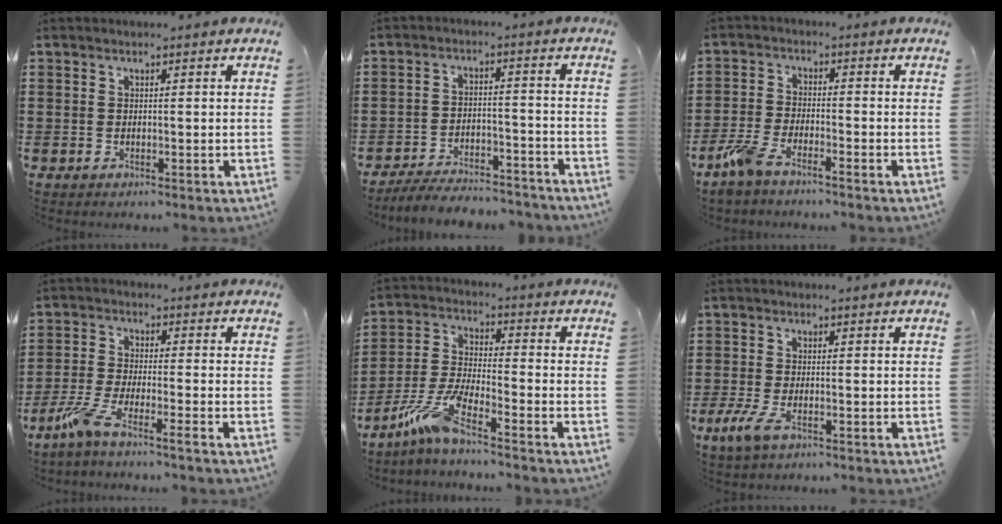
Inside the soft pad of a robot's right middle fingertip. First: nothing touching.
{"total": 5.1, "force": [-5.0, 0.1, 1.1], "torque": [-0.016, 0.006, -0.098]}
{"total": 4.8, "force": [-3.9, 0.7, 2.7], "torque": [-0.080, -0.010, -0.081]}
{"total": 5.3, "force": [-4.0, 0.0, 3.5], "torque": [-0.093, -0.020, -0.083]}
{"total": 8.2, "force": [-5.8, 0.7, 5.7], "torque": [-0.140, -0.017, -0.117]}
{"total": 3.3, "force": [-1.2, 0.6, 3.1], "torque": [-0.074, -0.011, -0.026]}